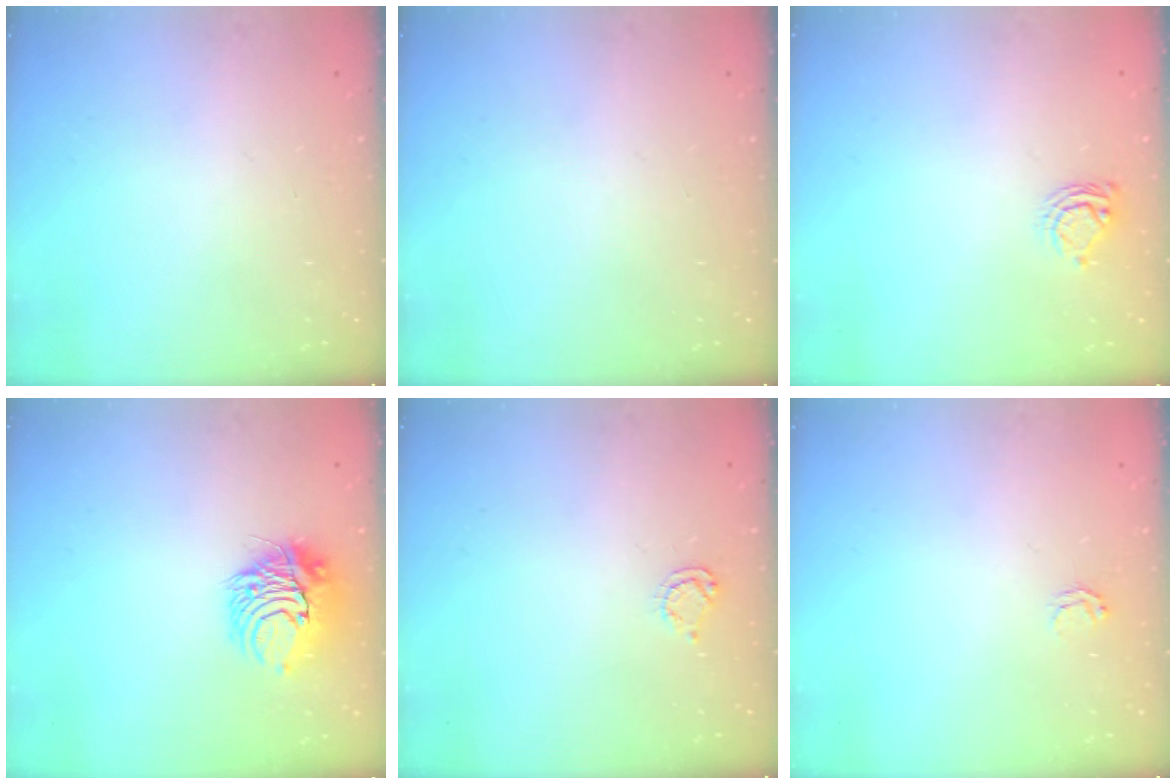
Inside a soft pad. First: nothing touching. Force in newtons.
{"total": 0.0}
{"total": 5.1, "press": 5.1, "slide": 0.5}
{"total": 10.0, "press": 10.0, "slide": 0.2}
{"total": 4.2, "press": 4.2, "slide": 0.3}
{"total": 2.5, "press": 2.5, "slide": 0.2}